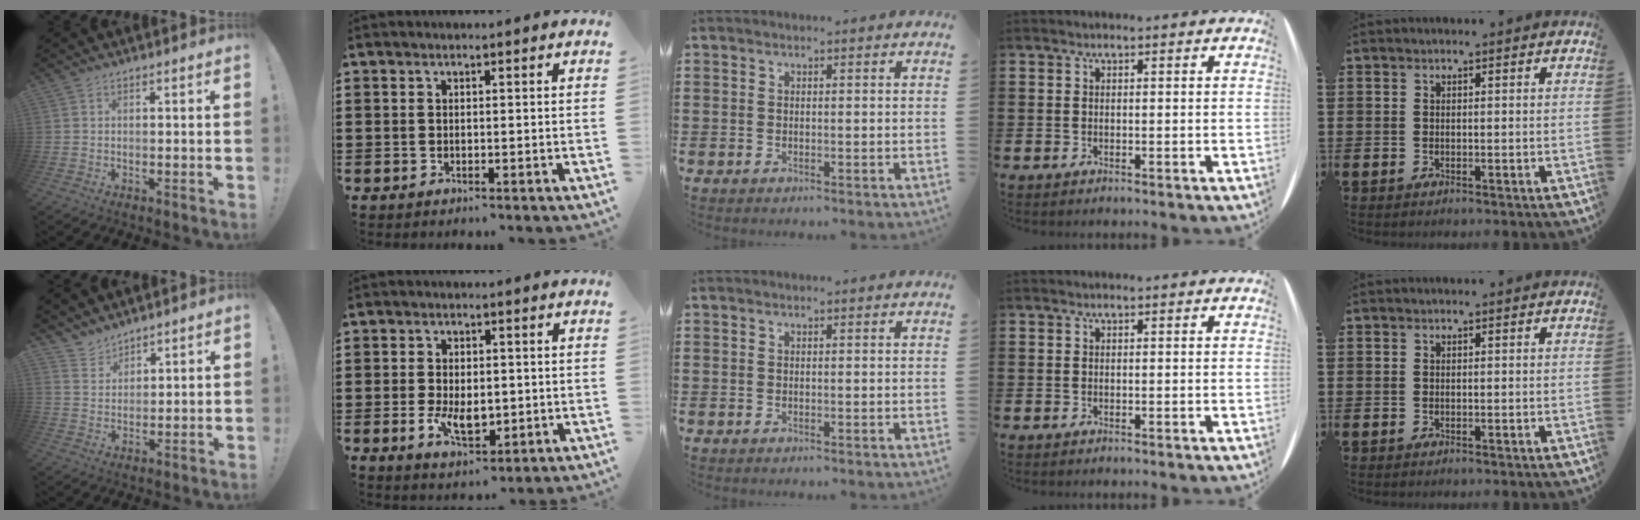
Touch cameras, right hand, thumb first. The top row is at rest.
{"thumb": {"total": 4.6, "force": [4.1, 2.0, 0.1], "torque": [-0.012, -0.029, 0.080]}, "index": {"total": 5.5, "force": [-0.8, 3.2, 4.4], "torque": [-0.085, -0.002, -0.017]}}